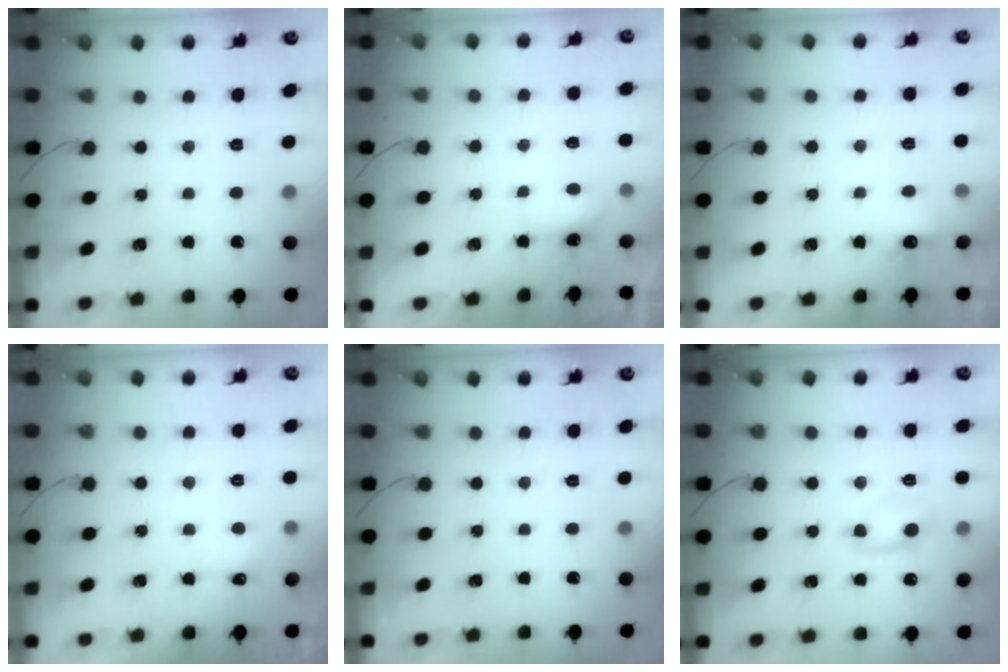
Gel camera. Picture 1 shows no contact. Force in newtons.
{"total": 3.6, "press": 3.6, "slide": 0.7}
{"total": 4.7, "press": 4.4, "slide": 1.6}
{"total": 4.1, "press": 3.9, "slide": 1.1}
{"total": 0.0}
{"total": 5.0, "press": 4.8, "slide": 1.4}